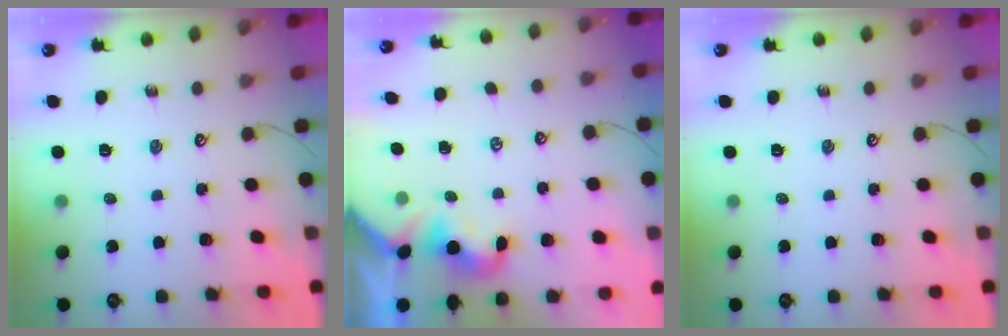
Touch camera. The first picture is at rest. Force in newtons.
{"total": 0.7, "press": 0.1, "slide": 0.7}
{"total": 0.0}